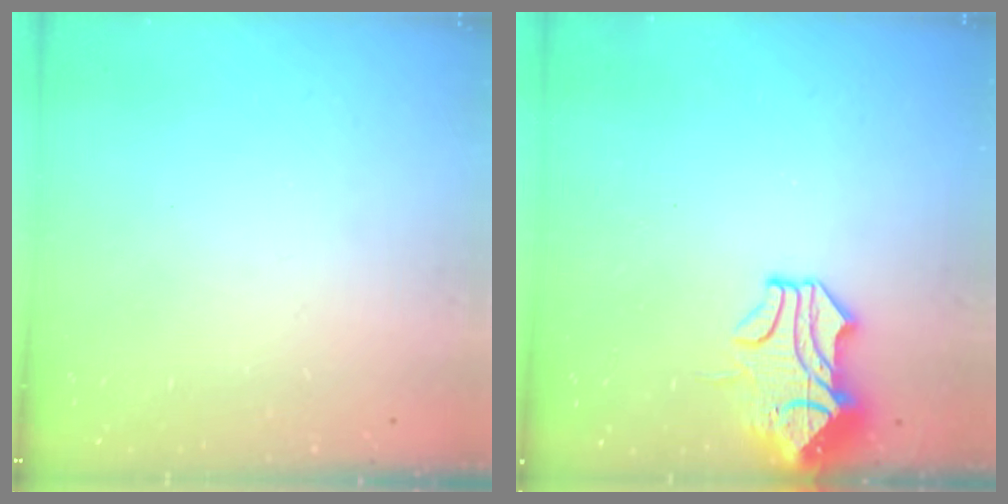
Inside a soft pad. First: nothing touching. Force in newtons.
{"total": 2.1, "press": 1.5, "slide": 1.5}